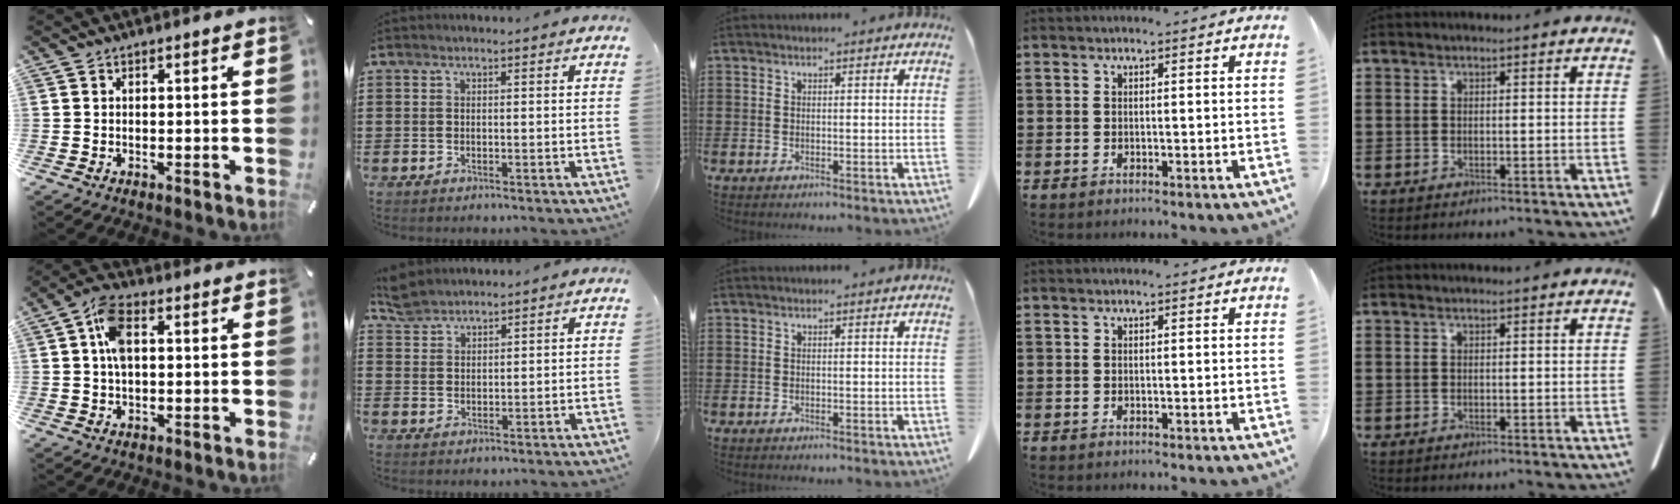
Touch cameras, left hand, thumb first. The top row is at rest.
{"thumb": {"total": 6.9, "force": [1.3, 4.0, 5.5], "torque": [-0.117, 0.005, 0.018]}, "index": {"total": 3.1, "force": [2.9, 0.9, 0.6], "torque": [-0.020, -0.003, 0.057]}}